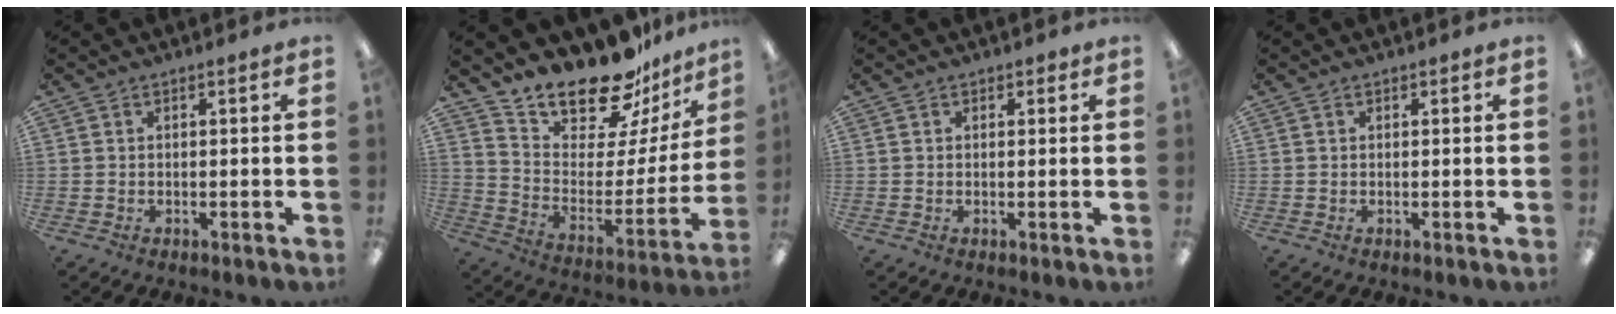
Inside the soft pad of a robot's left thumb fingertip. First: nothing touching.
{"total": 18.9, "force": [17.2, 5.7, 5.3], "torque": [-0.097, -0.149, 0.300]}
{"total": 0.8, "force": [0.5, 0.6, 0.2], "torque": [0.004, -0.001, 0.007]}
{"total": 0.0}